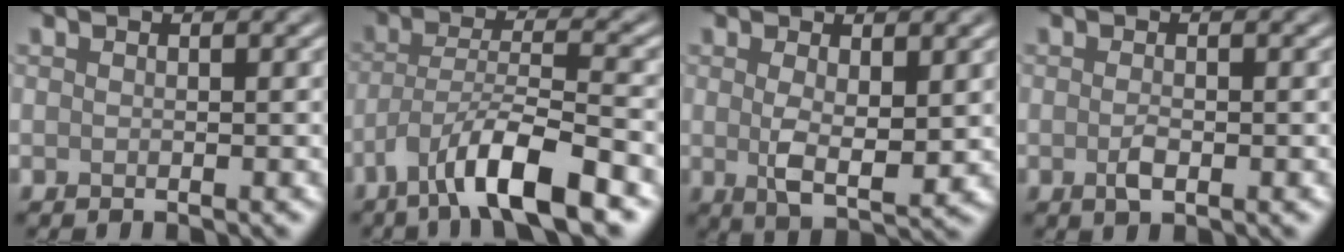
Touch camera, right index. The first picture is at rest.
{"total": 7.5, "force": [-4.4, 1.4, 5.9], "torque": [-0.103, 0.004, -0.083]}
{"total": 4.0, "force": [0.6, 1.7, 3.5], "torque": [-0.066, -0.008, 0.017]}
{"total": 1.6, "force": [-0.4, 0.6, 1.4], "torque": [-0.029, -0.002, -0.009]}